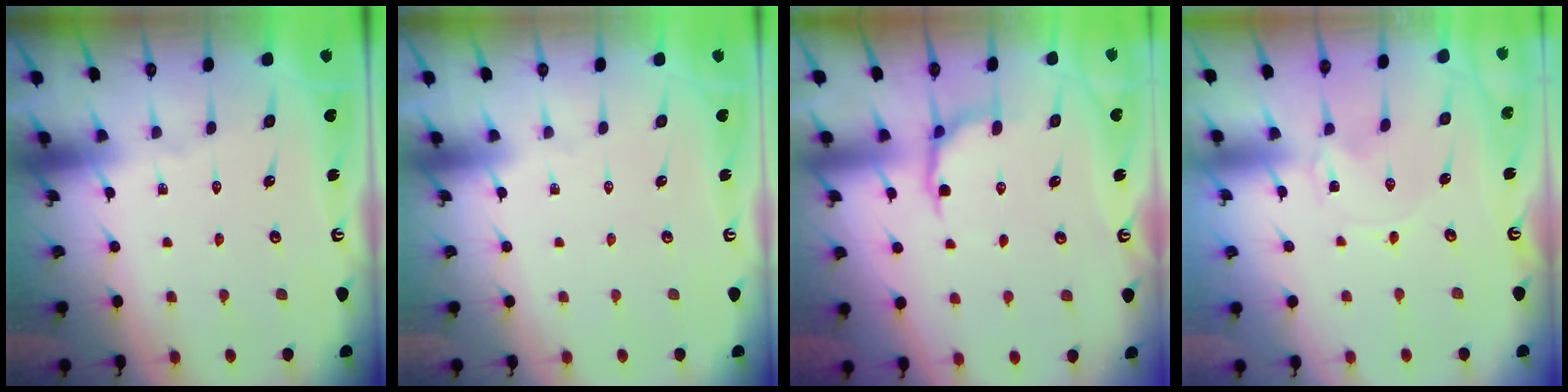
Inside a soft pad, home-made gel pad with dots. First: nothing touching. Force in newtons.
{"total": 0.0}
{"total": 6.3, "press": 5.7, "slide": 2.7}
{"total": 0.0}